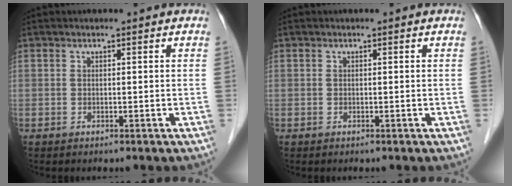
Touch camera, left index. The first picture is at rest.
{"total": 0.0}